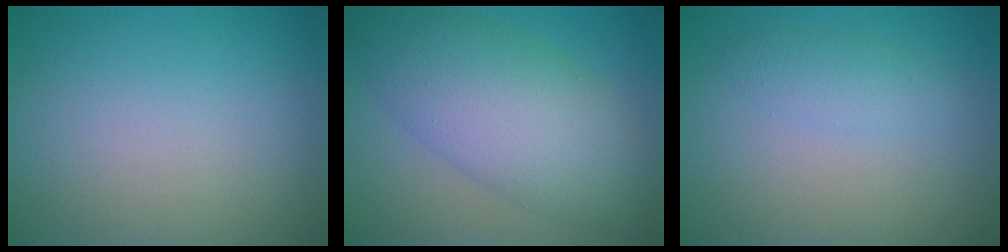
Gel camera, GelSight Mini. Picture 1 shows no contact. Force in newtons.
{"total": 8.5, "press": 8.5, "slide": 0.2}
{"total": 1.6, "press": 1.6, "slide": 0.0}